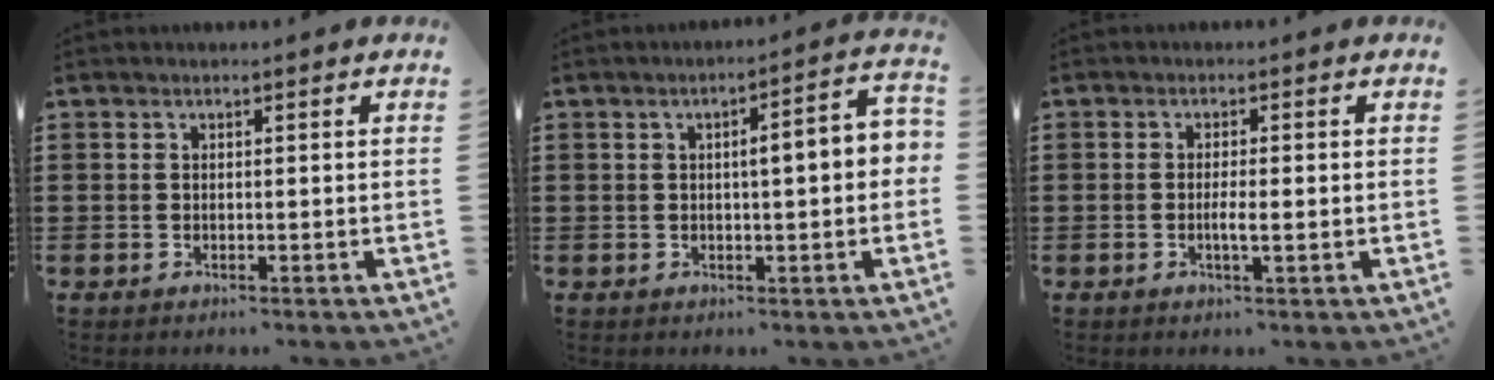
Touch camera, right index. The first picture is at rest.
{"total": 4.3, "force": [0.0, 0.5, 4.3], "torque": [-0.069, -0.001, -0.006]}
{"total": 2.3, "force": [-0.5, 0.2, 2.2], "torque": [-0.039, -0.001, -0.010]}